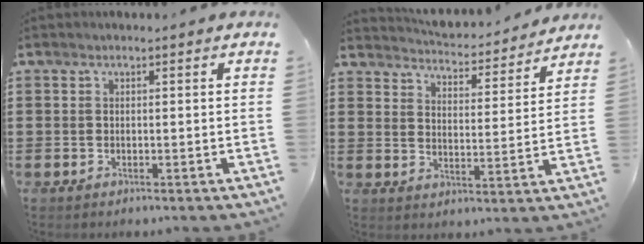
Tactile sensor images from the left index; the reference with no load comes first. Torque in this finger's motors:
{"motor_torque": [0.09, -0.97, 0.19, 0.08]}